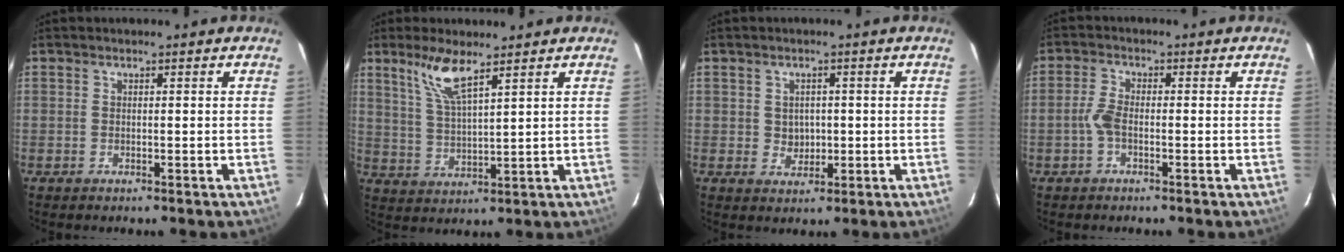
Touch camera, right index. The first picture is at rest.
{"total": 7.2, "force": [4.9, 1.1, 5.1], "torque": [-0.107, -0.001, 0.105]}
{"total": 3.4, "force": [0.0, 3.1, 1.4], "torque": [-0.023, 0.005, 0.006]}
{"total": 3.4, "force": [-1.0, 1.5, 2.8], "torque": [-0.068, 0.006, -0.021]}